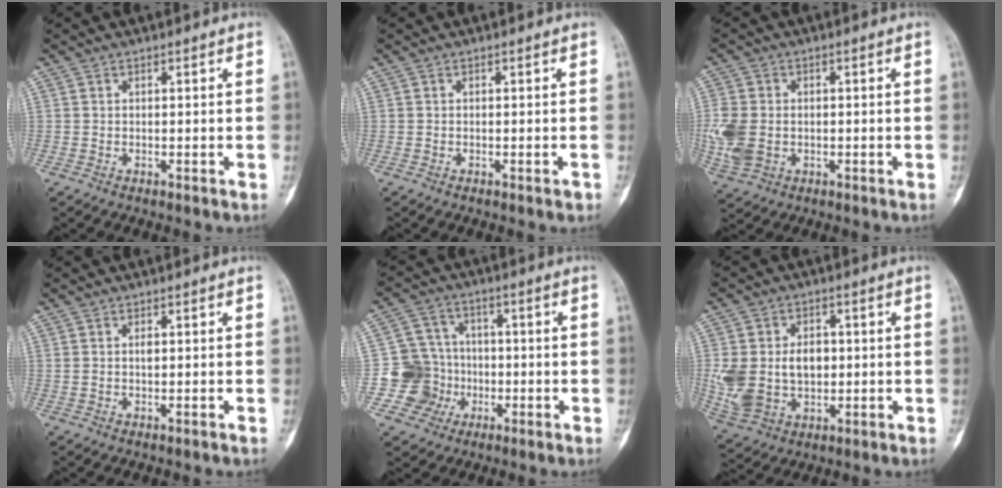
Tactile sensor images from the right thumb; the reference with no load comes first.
{"total": 0.6, "force": [-0.4, 0.1, 0.5], "torque": [-0.009, 0.001, -0.002]}
{"total": 8.8, "force": [-0.9, 6.5, 5.9], "torque": [-0.139, -0.001, -0.011]}
{"total": 0.7, "force": [0.1, 0.2, 0.6], "torque": [-0.013, 0.000, 0.003]}
{"total": 9.4, "force": [-2.1, 9.1, 1.3], "torque": [0.022, 0.028, -0.040]}
{"total": 14.1, "force": [0.2, 10.1, 9.9], "torque": [-0.186, 0.003, 0.024]}